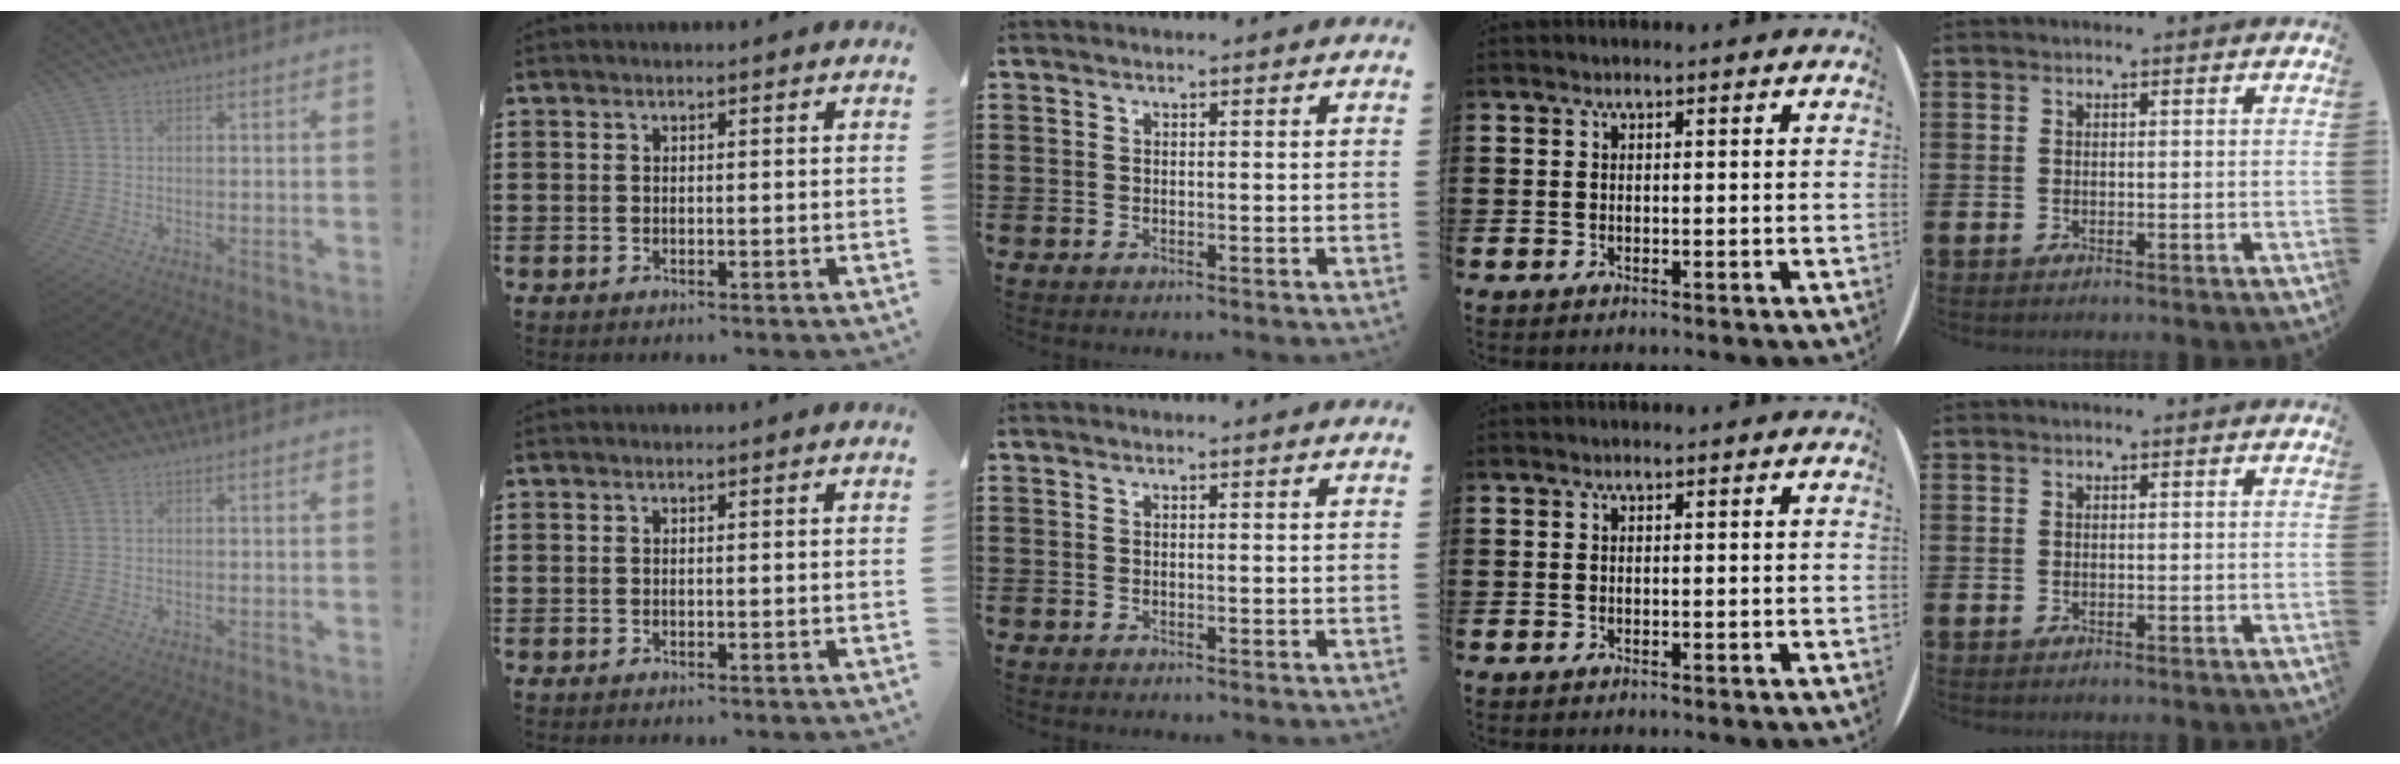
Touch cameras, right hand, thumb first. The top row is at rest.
{}